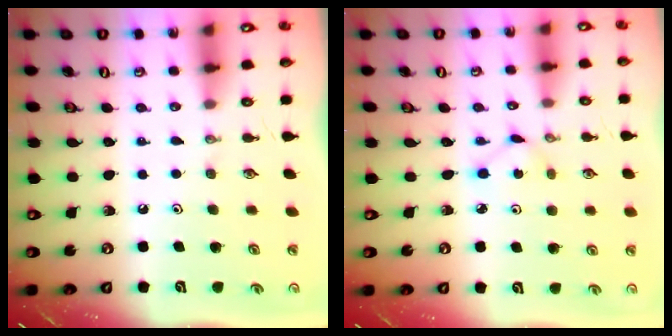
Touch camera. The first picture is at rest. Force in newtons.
{"total": 2.8, "press": 2.8, "slide": 0.1}